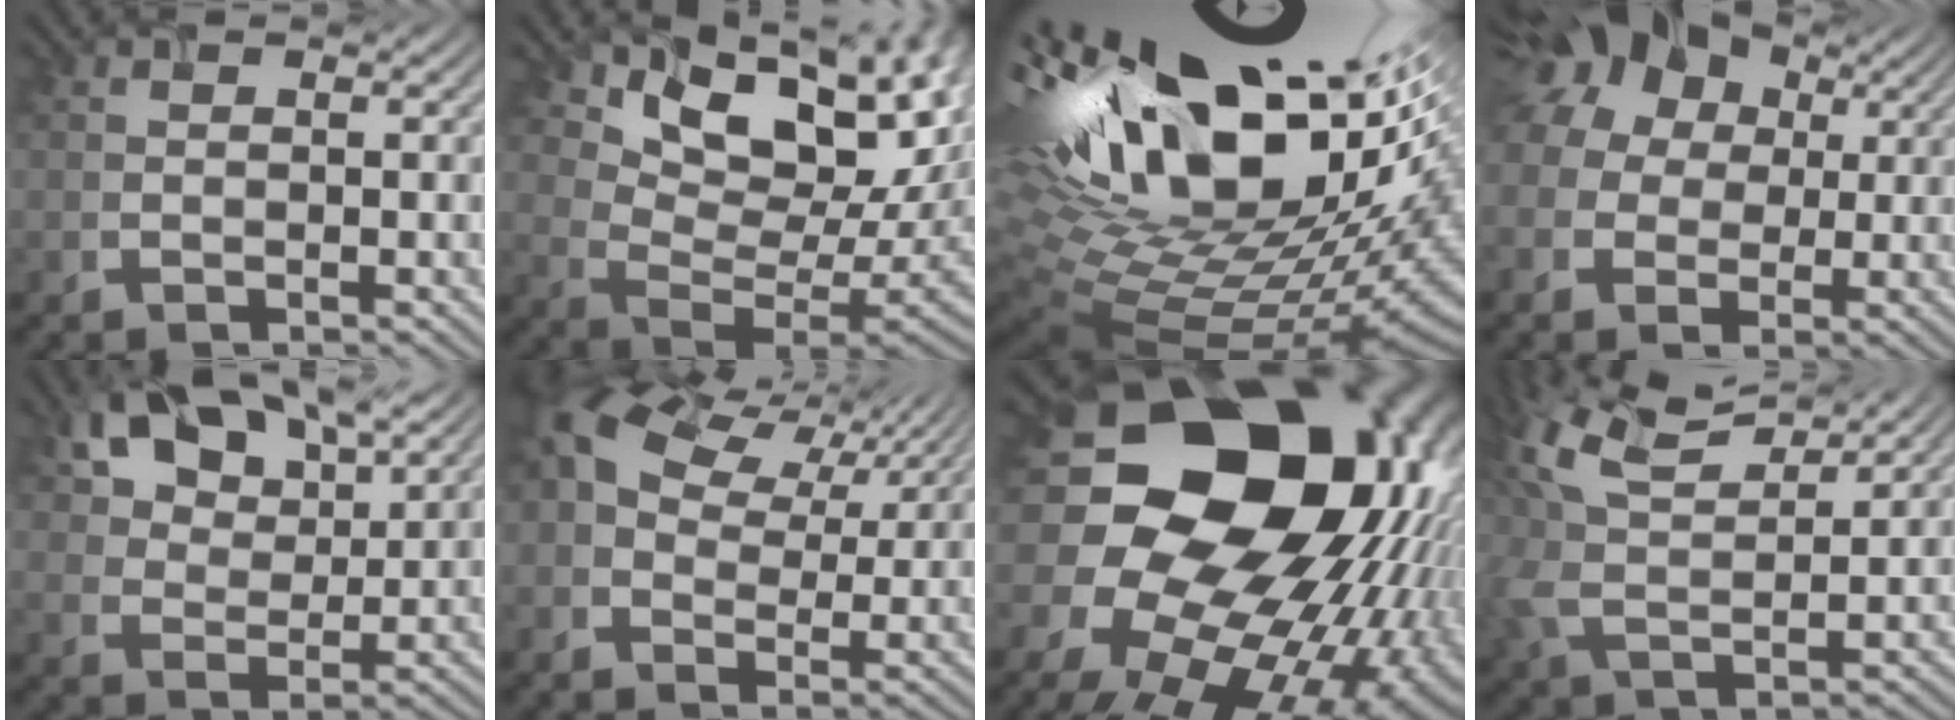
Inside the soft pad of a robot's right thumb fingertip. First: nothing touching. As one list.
[{"total": 14.7, "force": [7.9, 8.2, 9.3], "torque": [-0.162, -0.005, 0.157]}, {"total": 20.2, "force": [6.5, 11.3, 15.4], "torque": [-0.303, -0.004, 0.167]}, {"total": 15.3, "force": [4.8, 12.2, 7.9], "torque": [-0.209, 0.032, 0.075]}, {"total": 10.8, "force": [6.8, 6.2, 5.6], "torque": [-0.124, 0.008, 0.120]}, {"total": 10.1, "force": [4.0, 6.6, 6.5], "torque": [-0.144, 0.007, 0.078]}, {"total": 23.4, "force": [0.4, 19.0, 13.6], "torque": [-0.270, -0.012, 0.003]}, {"total": 9.6, "force": [5.9, 3.7, 6.6], "torque": [-0.178, 0.024, 0.119]}]